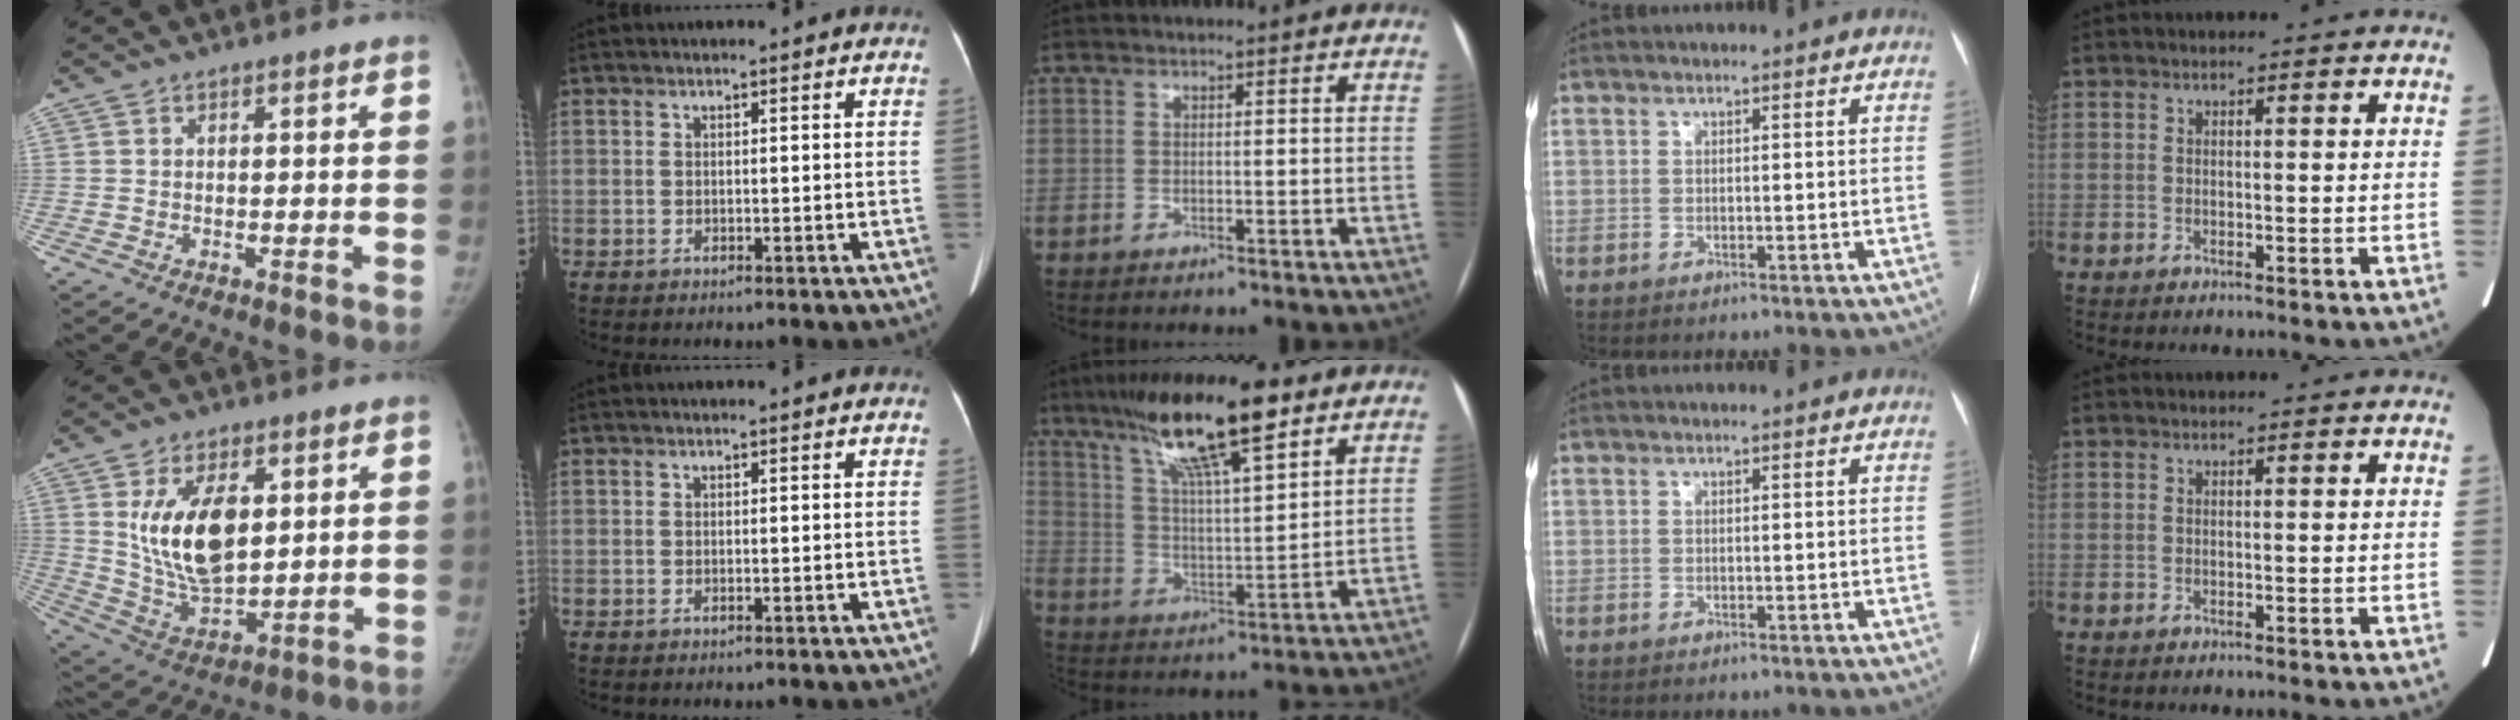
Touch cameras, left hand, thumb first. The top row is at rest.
{"thumb": {"total": 15.9, "force": [4.0, 8.9, 12.6], "torque": [-0.200, -0.024, 0.088]}, "middle": {"total": 16.5, "force": [10.7, 2.4, 12.2], "torque": [-0.218, 0.019, 0.187]}}